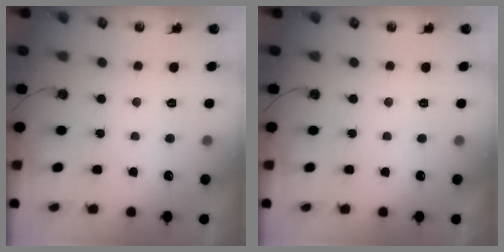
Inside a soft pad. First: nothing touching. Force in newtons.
{"total": 0.0}